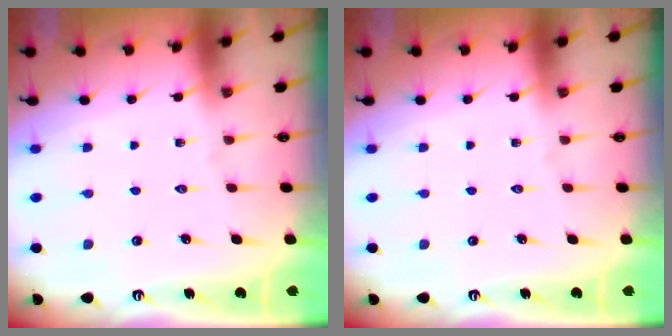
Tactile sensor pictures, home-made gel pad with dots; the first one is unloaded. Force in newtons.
{"total": 0.0}